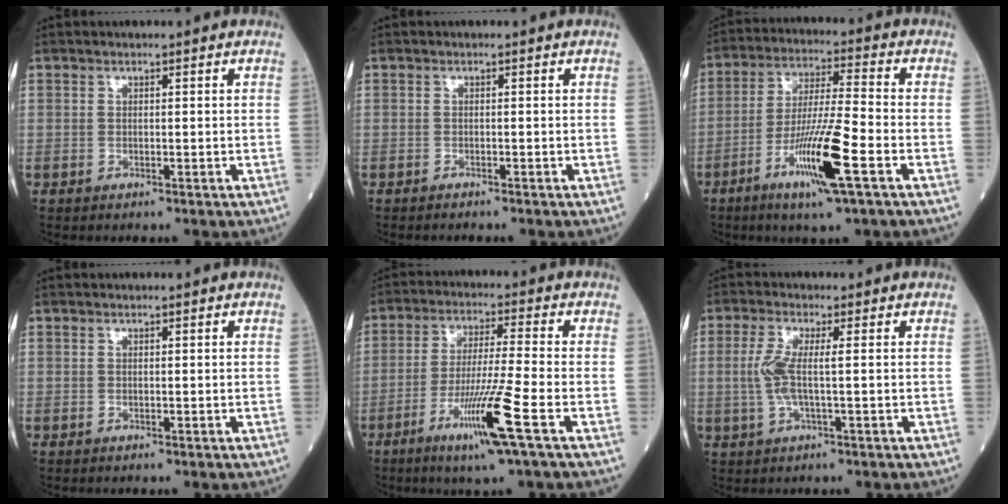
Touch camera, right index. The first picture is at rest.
{"total": 0.9, "force": [-0.8, 0.0, 0.3], "torque": [-0.007, -0.001, -0.012]}
{"total": 12.2, "force": [-5.3, -0.1, 11.0], "torque": [-0.210, -0.015, -0.099]}
{"total": 0.0}
{"total": 10.9, "force": [-5.0, -1.4, 9.5], "torque": [-0.182, -0.023, -0.096]}
{"total": 4.9, "force": [0.2, 0.8, 4.8], "torque": [-0.117, 0.002, -0.001]}